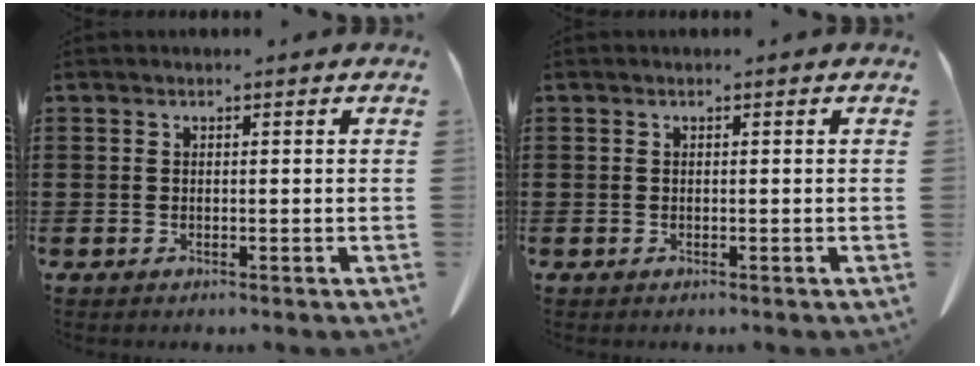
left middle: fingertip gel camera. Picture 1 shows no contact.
{"total": 0.0}